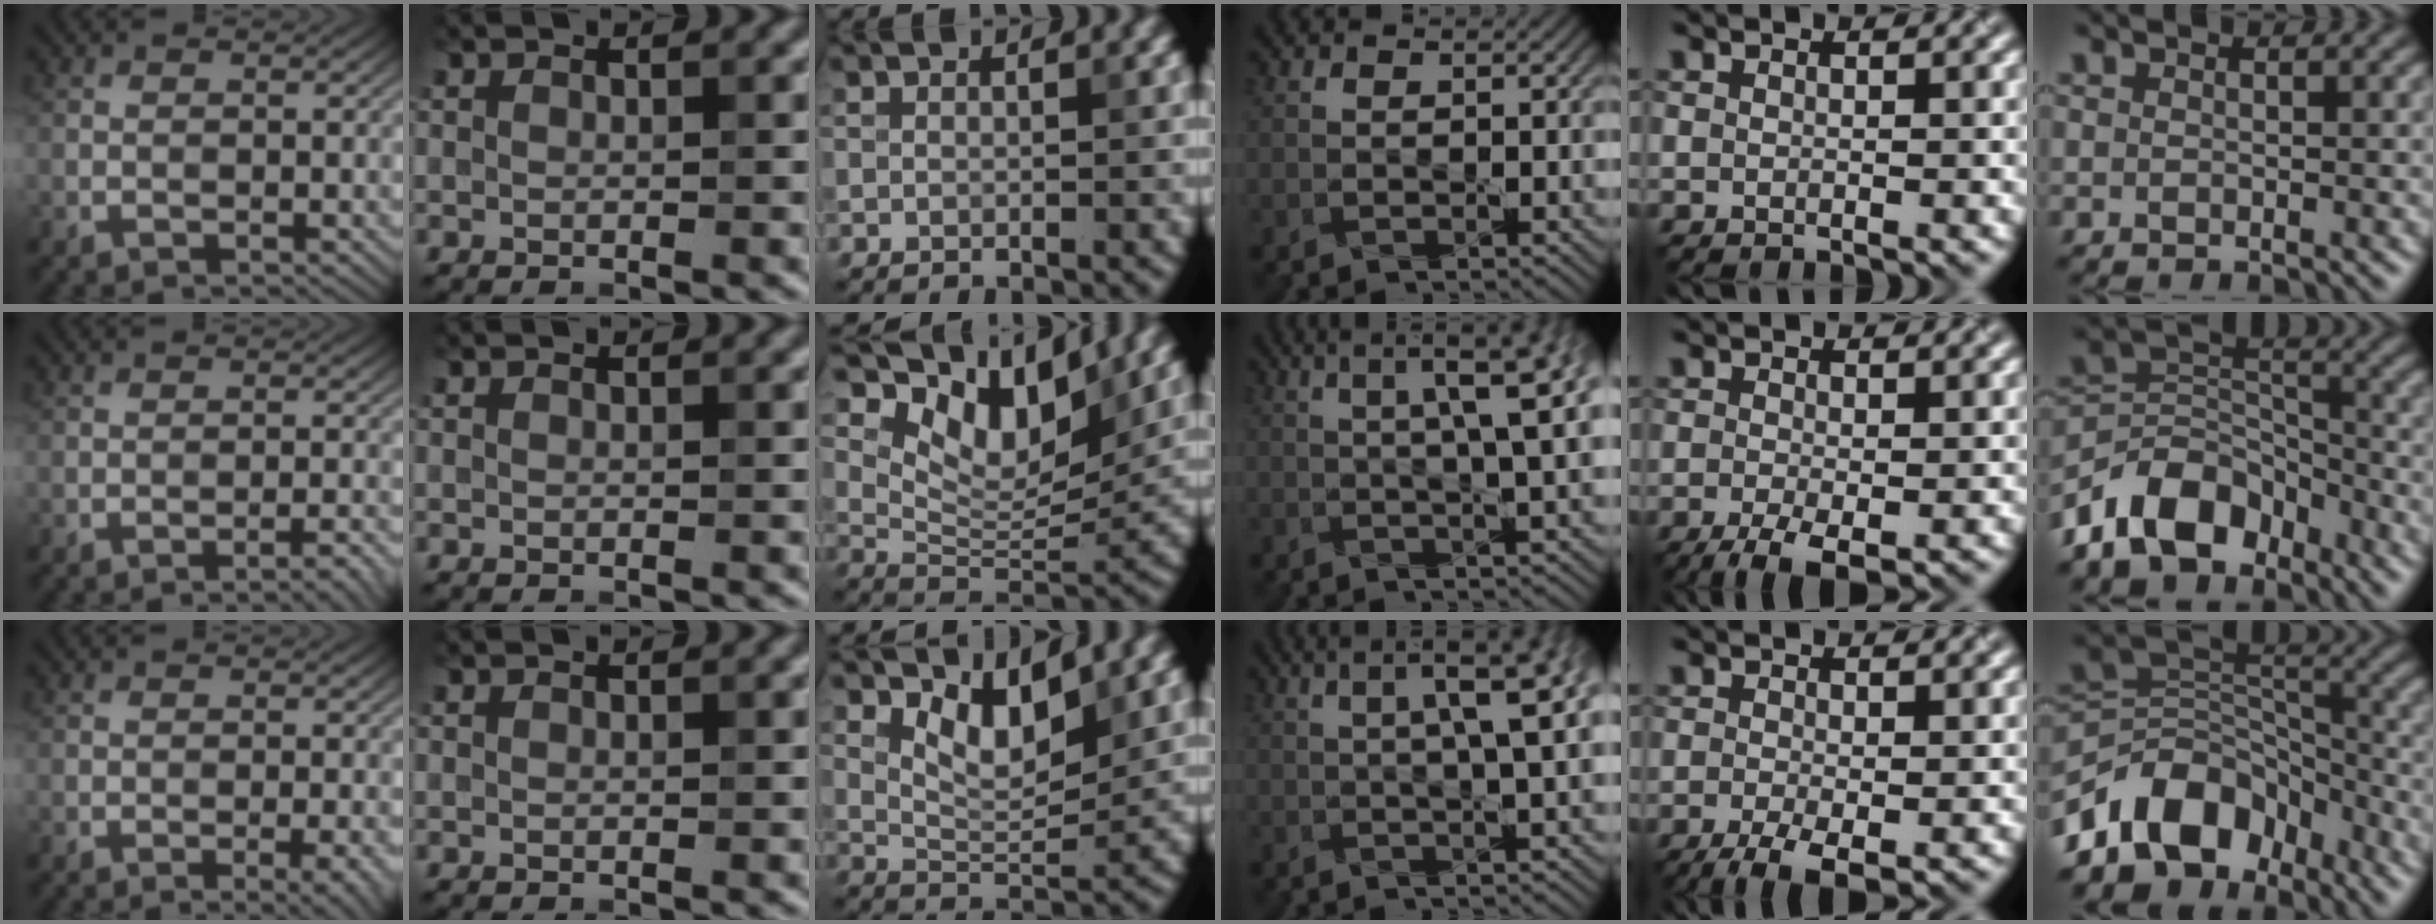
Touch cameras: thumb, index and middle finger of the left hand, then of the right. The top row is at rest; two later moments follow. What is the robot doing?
{"motion": "pour", "object": "sugar"}